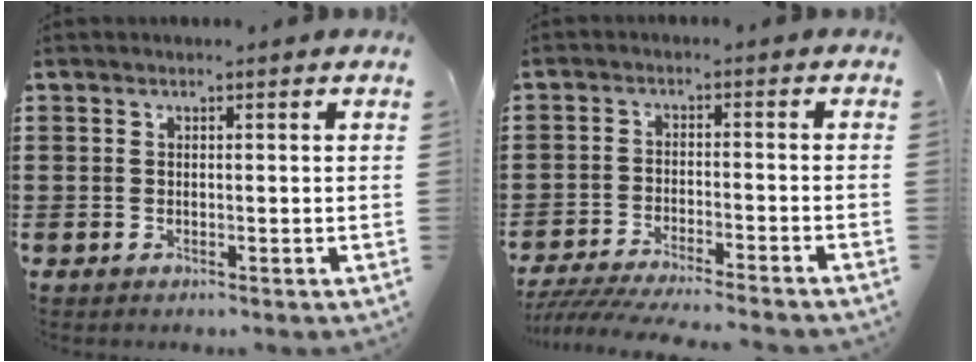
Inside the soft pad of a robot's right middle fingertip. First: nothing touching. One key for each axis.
{"total": 4.5, "fx": -4.2, "fy": -0.2, "fz": 1.4, "tx": -0.029, "ty": -0.010, "tz": -0.086}